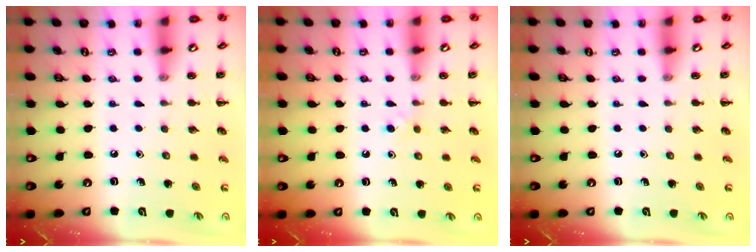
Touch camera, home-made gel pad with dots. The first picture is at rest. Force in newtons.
{"total": 3.0, "press": 2.6, "slide": 1.4}
{"total": 0.0}